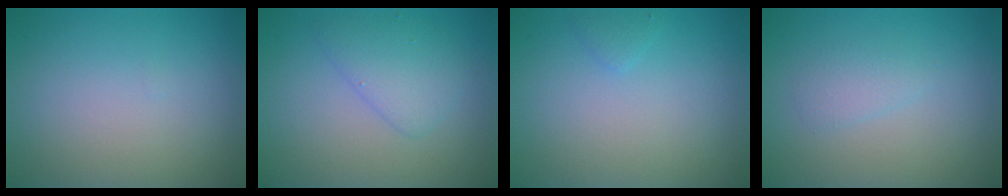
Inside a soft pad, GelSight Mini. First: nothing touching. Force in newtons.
{"total": 2.8, "press": 2.8, "slide": 0.1}
{"total": 0.7, "press": 0.7, "slide": 0.0}
{"total": 1.4, "press": 1.4, "slide": 0.1}